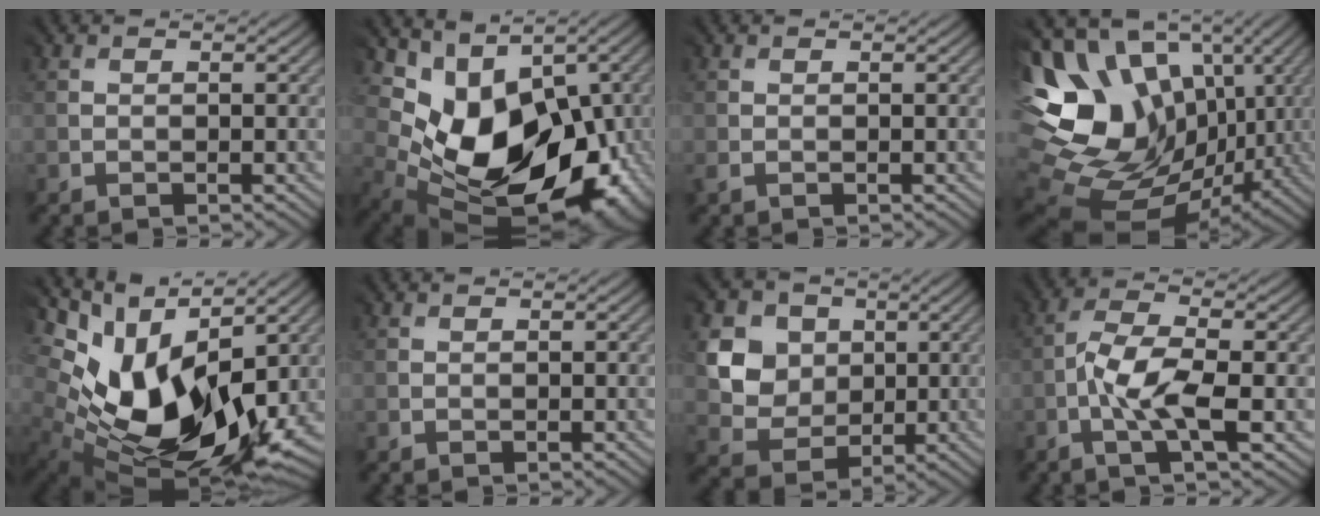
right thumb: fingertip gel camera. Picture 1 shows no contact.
{"total": 13.8, "force": [0.9, 9.8, 9.6], "torque": [-0.128, -0.019, 0.046]}
{"total": 0.0}
{"total": 18.0, "force": [1.9, 14.8, 10.1], "torque": [-0.243, -0.025, 0.075]}
{"total": 15.4, "force": [1.2, 9.9, 11.7], "torque": [-0.230, -0.022, 0.034]}
{"total": 0.0}
{"total": 6.3, "force": [2.2, 5.8, 1.2], "torque": [-0.042, -0.003, 0.030]}
{"total": 7.3, "force": [-1.8, 2.4, 6.6], "torque": [-0.125, 0.009, -0.038]}